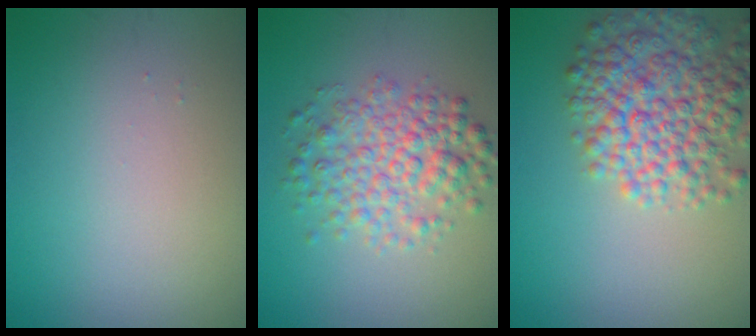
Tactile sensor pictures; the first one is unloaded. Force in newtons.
{"total": 5.1, "press": 5.1, "slide": 0.1}
{"total": 7.7, "press": 7.7, "slide": 0.4}